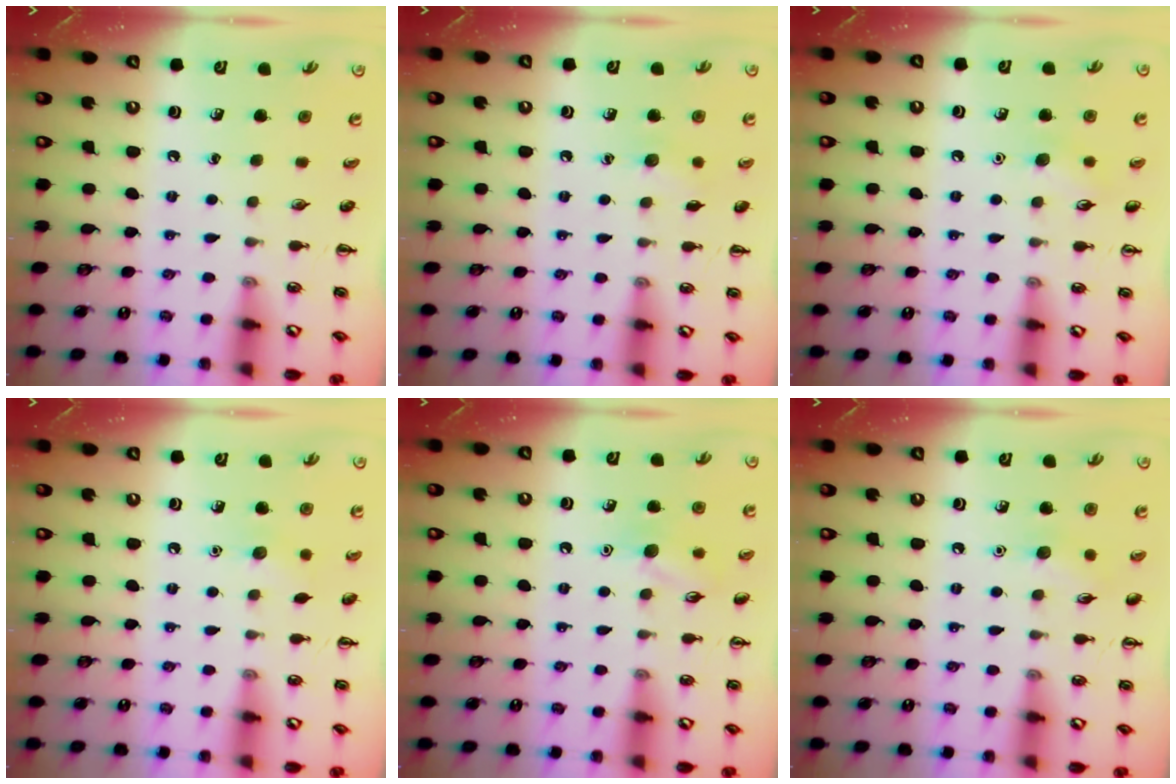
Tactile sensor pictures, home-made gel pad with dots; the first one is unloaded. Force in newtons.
{"total": 5.2, "press": 5.1, "slide": 1.1}
{"total": 6.7, "press": 6.5, "slide": 1.8}
{"total": 5.5, "press": 5.4, "slide": 1.2}
{"total": 8.0, "press": 7.9, "slide": 1.5}
{"total": 5.3, "press": 5.1, "slide": 1.3}